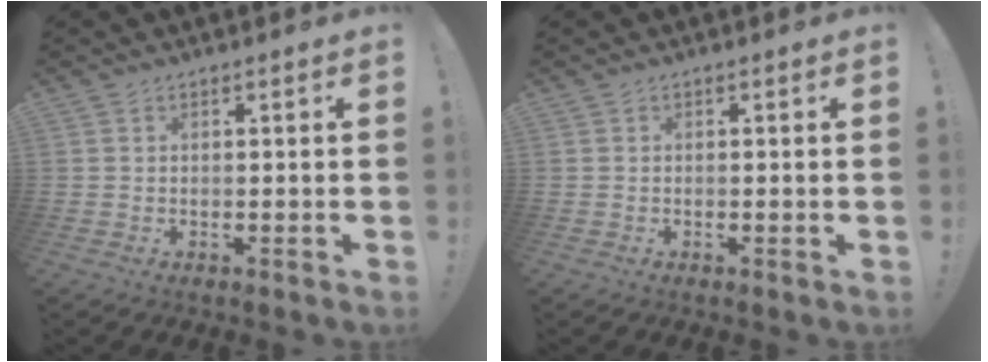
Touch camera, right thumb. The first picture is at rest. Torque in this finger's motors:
{"motor_torque": [0.05, -0.02, 0.07, -0.12, -0.03]}